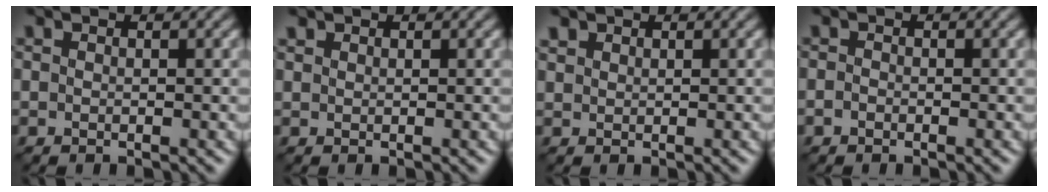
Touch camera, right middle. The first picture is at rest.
{"total": 0.6, "force": [0.6, 0.2, 0.0], "torque": [-0.001, 0.001, 0.014]}
{"total": 1.0, "force": [0.8, 0.5, 0.0], "torque": [-0.003, 0.003, 0.020]}
{"total": 0.6, "force": [-0.4, 0.4, 0.2], "torque": [-0.005, -0.001, -0.009]}